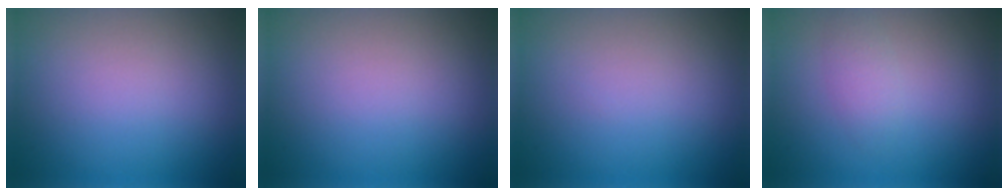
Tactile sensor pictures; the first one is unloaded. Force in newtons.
{"total": 0.0}
{"total": 0.0}
{"total": 1.6, "press": 1.6, "slide": 0.1}